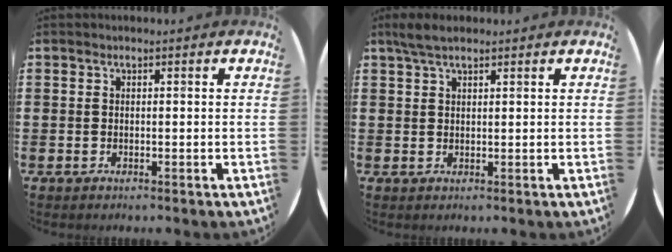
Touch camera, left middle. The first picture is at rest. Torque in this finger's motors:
{"motor_torque": [0.45, -0.34, 0.03, 0.02]}